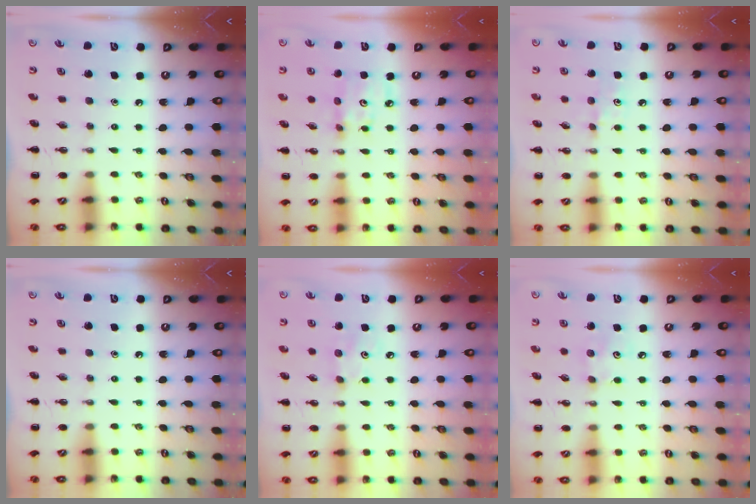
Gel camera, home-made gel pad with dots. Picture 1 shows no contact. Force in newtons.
{"total": 4.1, "press": 4.1, "slide": 0.6}
{"total": 5.9, "press": 5.7, "slide": 1.6}
{"total": 0.0}
{"total": 3.1, "press": 3.0, "slide": 0.8}
{"total": 3.8, "press": 3.7, "slide": 0.9}